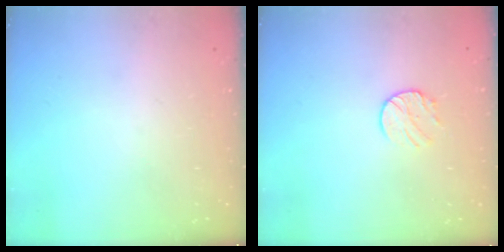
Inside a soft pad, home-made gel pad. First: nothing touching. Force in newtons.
{"total": 8.0, "press": 8.0, "slide": 0.8}